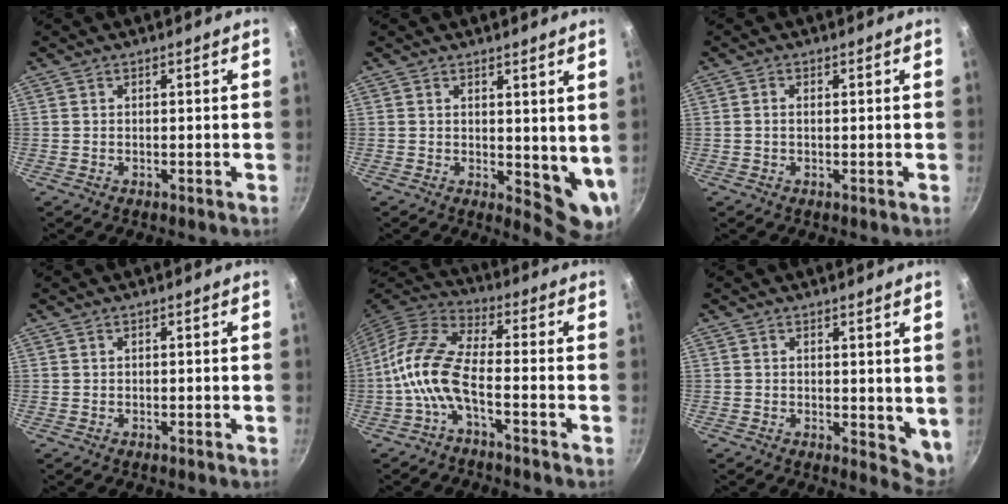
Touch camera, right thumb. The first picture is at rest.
{"total": 7.1, "force": [2.2, 3.6, 5.8], "torque": [-0.063, -0.028, 0.033]}
{"total": 1.0, "force": [0.0, 0.6, 0.8], "torque": [-0.018, 0.004, -0.002]}
{"total": 0.0}
{"total": 10.6, "force": [-3.5, 3.9, 9.2], "torque": [-0.201, 0.038, -0.083]}
{"total": 5.3, "force": [1.6, 3.0, 4.1], "torque": [-0.045, -0.016, 0.024]}